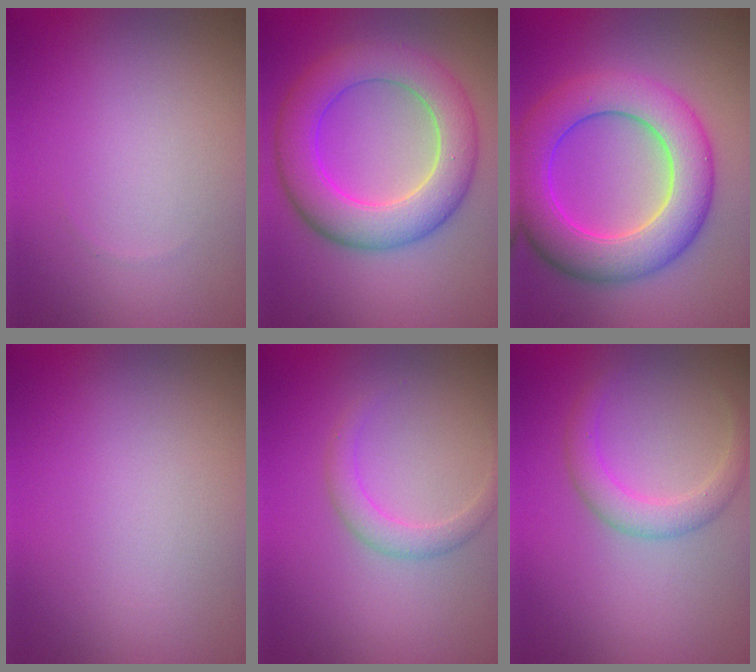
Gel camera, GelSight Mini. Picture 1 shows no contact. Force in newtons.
{"total": 7.5, "press": 7.5, "slide": 0.5}
{"total": 8.6, "press": 8.6, "slide": 0.1}
{"total": 0.0}
{"total": 1.8, "press": 1.8, "slide": 0.1}
{"total": 2.6, "press": 2.6, "slide": 0.2}